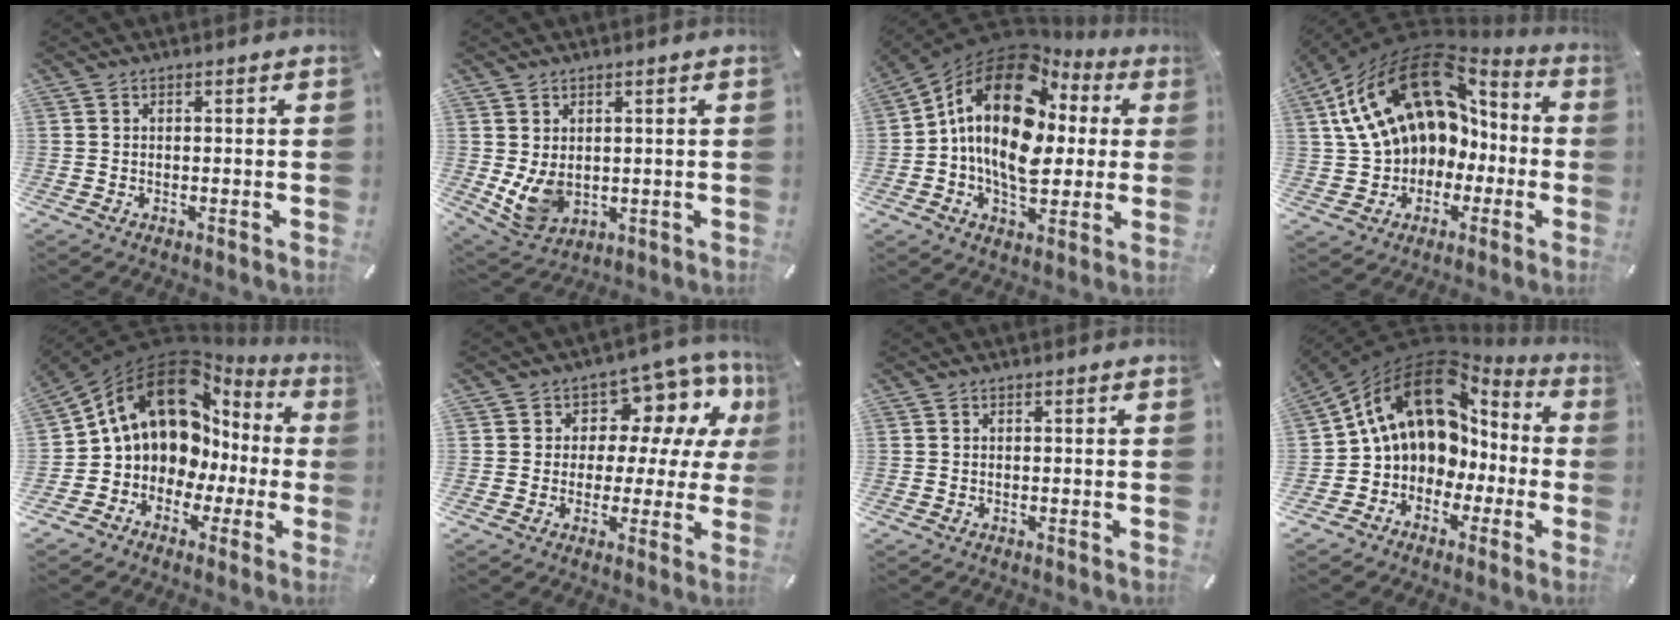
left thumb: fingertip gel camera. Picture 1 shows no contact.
{"total": 7.5, "force": [1.1, 6.1, 4.2], "torque": [-0.094, -0.010, 0.023]}
{"total": 20.0, "force": [2.7, 13.6, 14.3], "torque": [-0.286, -0.010, 0.039]}
{"total": 21.3, "force": [6.3, 15.4, 13.2], "torque": [-0.243, -0.026, 0.117]}
{"total": 15.9, "force": [5.9, 12.4, 8.0], "torque": [-0.153, -0.044, 0.111]}
{"total": 9.4, "force": [4.1, 7.1, 4.4], "torque": [-0.061, -0.033, 0.076]}
{"total": 0.0}
{"total": 16.6, "force": [4.6, 13.0, 9.3], "torque": [-0.178, -0.023, 0.083]}